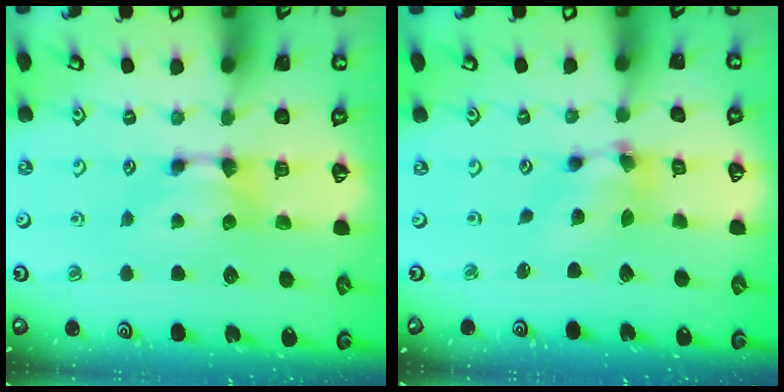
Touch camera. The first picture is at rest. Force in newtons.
{"total": 5.4, "press": 5.1, "slide": 1.7}